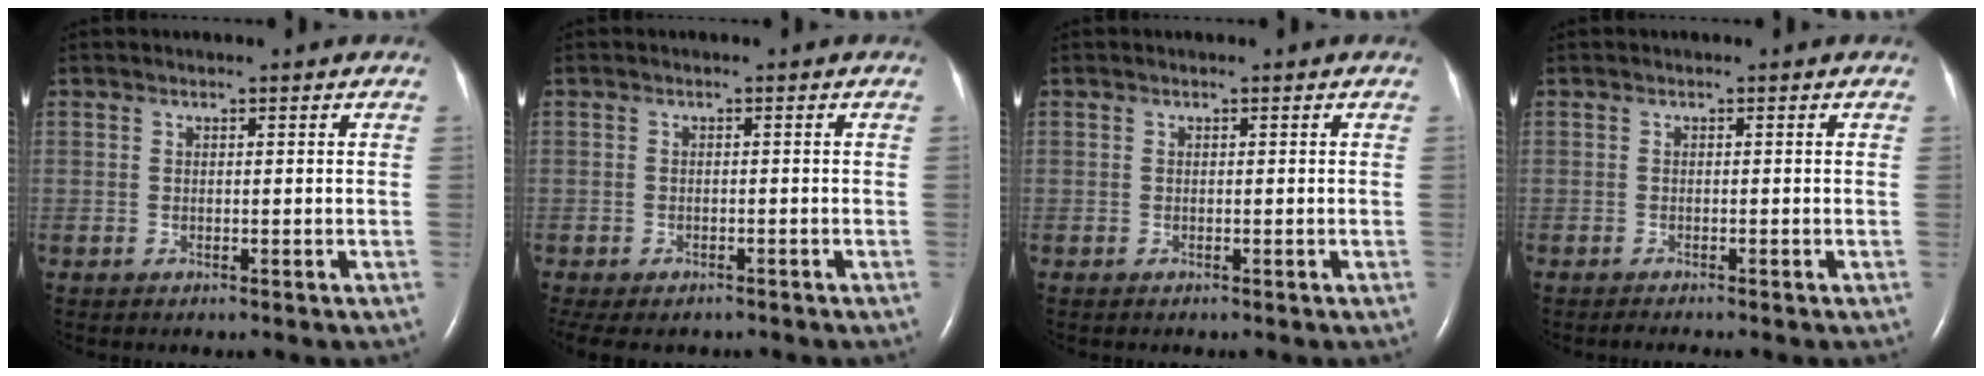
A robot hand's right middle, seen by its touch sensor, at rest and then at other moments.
{"total": 7.6, "force": [-6.0, 3.4, 3.1], "torque": [-0.059, -0.005, -0.079]}
{"total": 0.0}
{"total": 1.1, "force": [-0.9, -0.2, 0.5], "torque": [-0.013, -0.002, -0.017]}